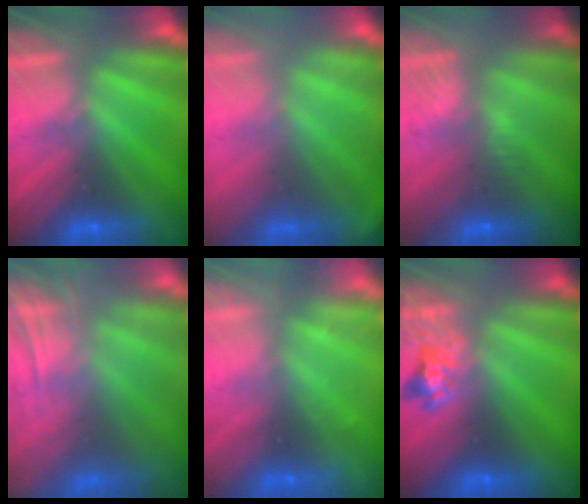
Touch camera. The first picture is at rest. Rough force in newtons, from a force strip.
{"total": 1.8}
{"total": 2.6}
{"total": 7.6}
{"total": 2.4}
{"total": 2.4}